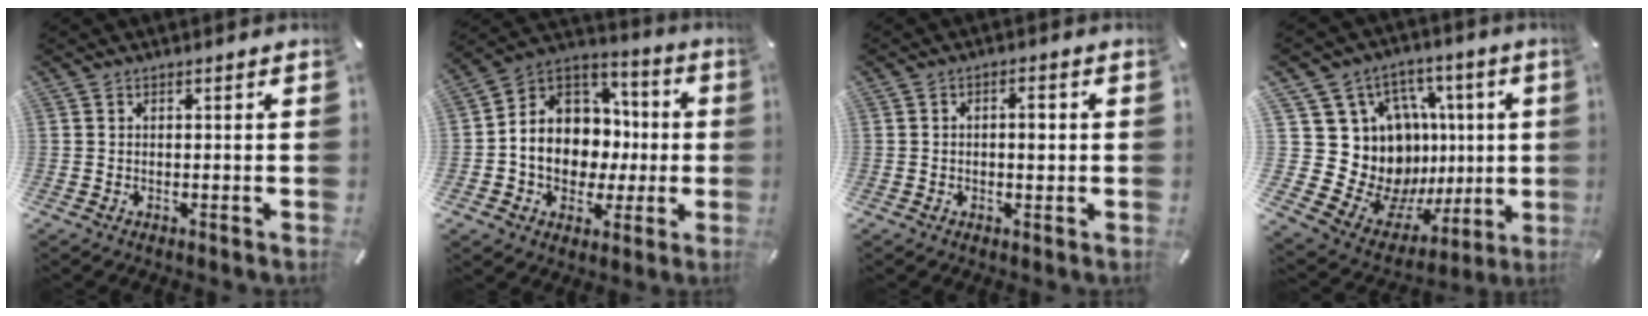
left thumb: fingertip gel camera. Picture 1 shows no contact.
{"total": 12.5, "force": [-1.4, 11.2, 5.5], "torque": [-0.118, -0.007, -0.020]}
{"total": 3.1, "force": [0.1, 1.5, 2.7], "torque": [-0.038, -0.002, -0.003]}
{"total": 22.8, "force": [2.0, 19.2, 12.1], "torque": [-0.185, -0.057, 0.101]}